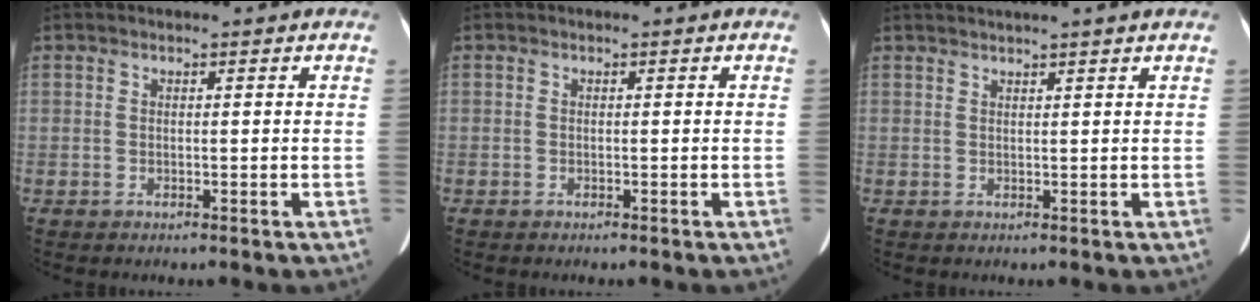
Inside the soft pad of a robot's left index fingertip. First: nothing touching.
{"total": 0.6, "force": [-0.3, 0.5, -0.1], "torque": [-0.002, 0.006, -0.007]}
{"total": 4.6, "force": [4.1, -0.6, 2.0], "torque": [-0.021, 0.031, 0.056]}